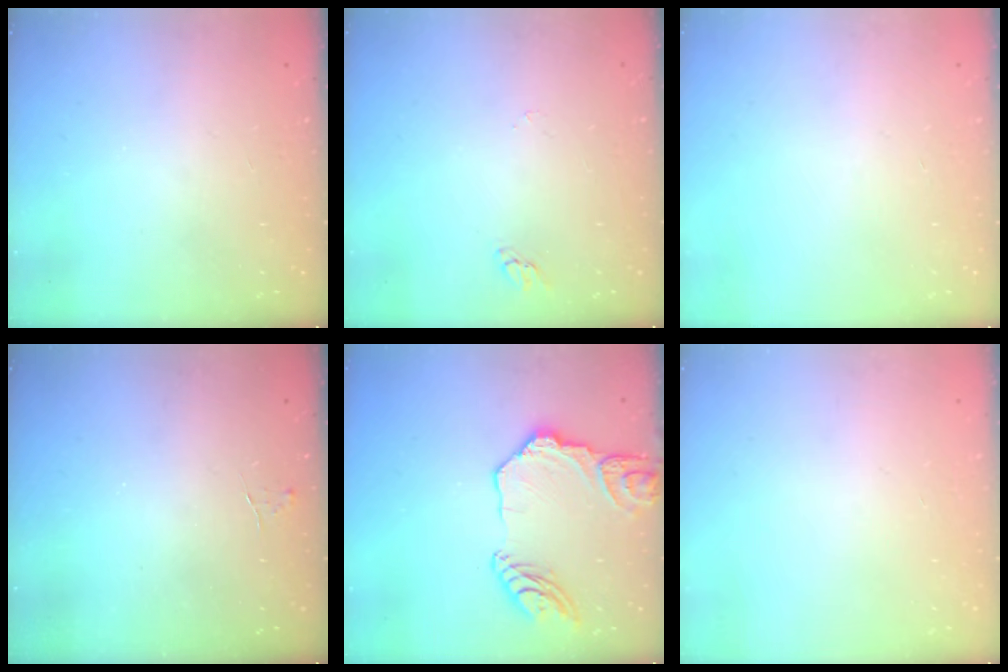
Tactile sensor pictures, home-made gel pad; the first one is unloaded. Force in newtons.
{"total": 2.2, "press": 2.2, "slide": 0.2}
{"total": 0.0}
{"total": 3.3, "press": 3.3, "slide": 0.4}
{"total": 15.3, "press": 15.2, "slide": 1.4}
{"total": 0.0}